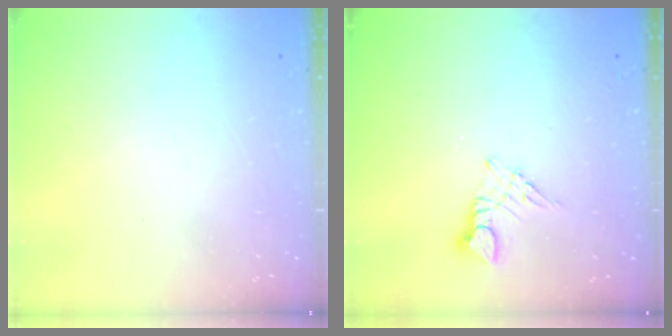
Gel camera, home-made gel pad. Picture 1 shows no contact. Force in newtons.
{"total": 3.4, "press": 3.4, "slide": 0.4}